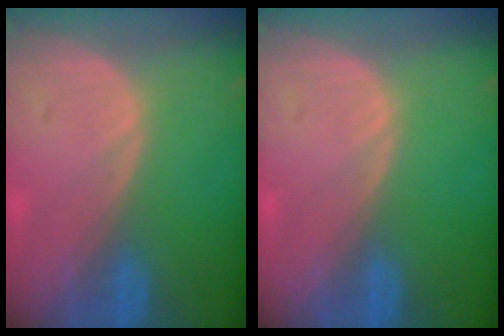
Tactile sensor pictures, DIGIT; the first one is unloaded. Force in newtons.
{"total": 0.0}